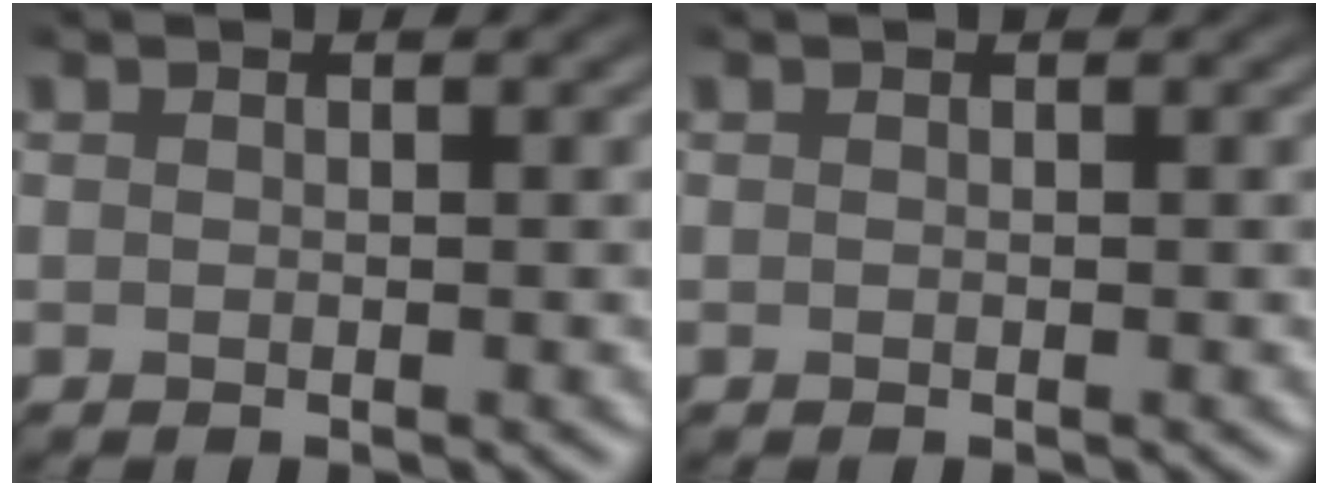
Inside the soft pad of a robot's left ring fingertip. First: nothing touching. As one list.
[{"total": 0.0}]